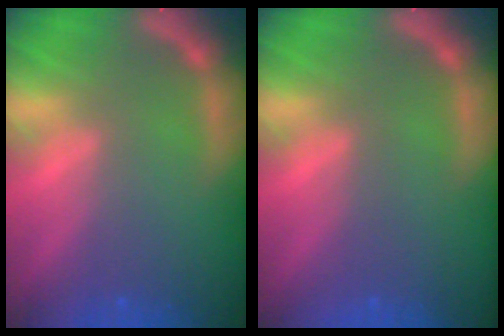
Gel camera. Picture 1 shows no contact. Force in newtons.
{"total": 0.0}